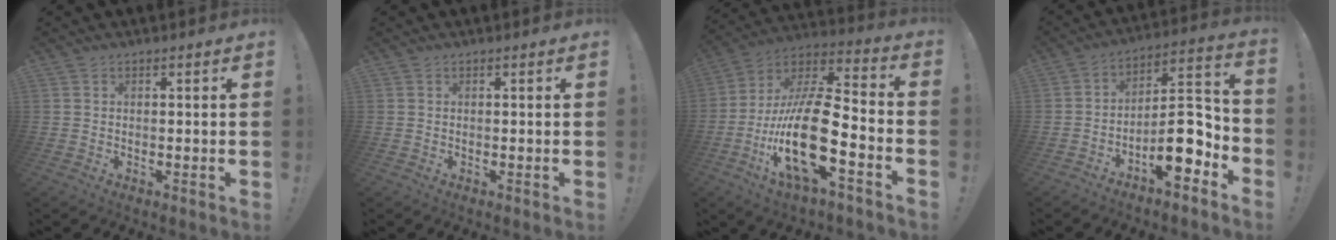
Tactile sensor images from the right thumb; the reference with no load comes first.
{"total": 0.0}
{"total": 23.3, "force": [-7.0, 7.8, 20.8], "torque": [-0.418, 0.026, -0.120]}
{"total": 13.5, "force": [-6.3, 5.2, 10.8], "torque": [-0.156, 0.032, -0.100]}